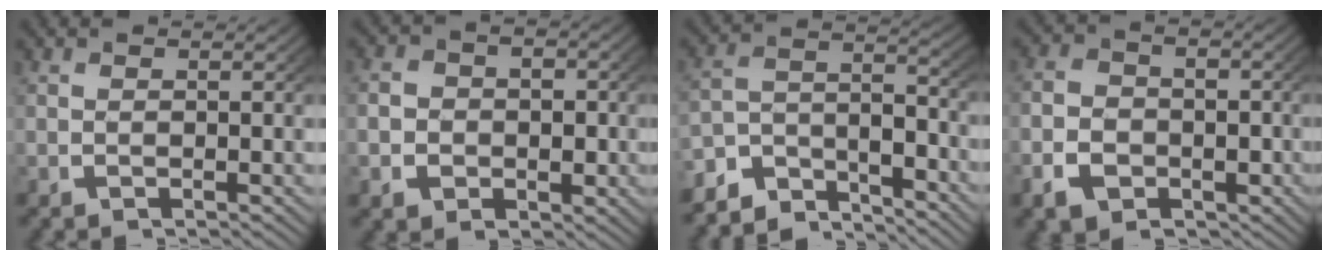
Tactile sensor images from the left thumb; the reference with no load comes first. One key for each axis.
{"total": 4.8, "fx": -0.8, "fy": 4.1, "fz": 2.4, "tx": -0.049, "ty": -0.009, "tz": -0.012}
{"total": 7.1, "fx": -4.4, "fy": 3.8, "fz": 4.0, "tx": -0.072, "ty": -0.020, "tz": -0.074}
{"total": 5.6, "fx": -2.0, "fy": 4.4, "fz": 2.9, "tx": -0.051, "ty": -0.019, "tz": -0.029}